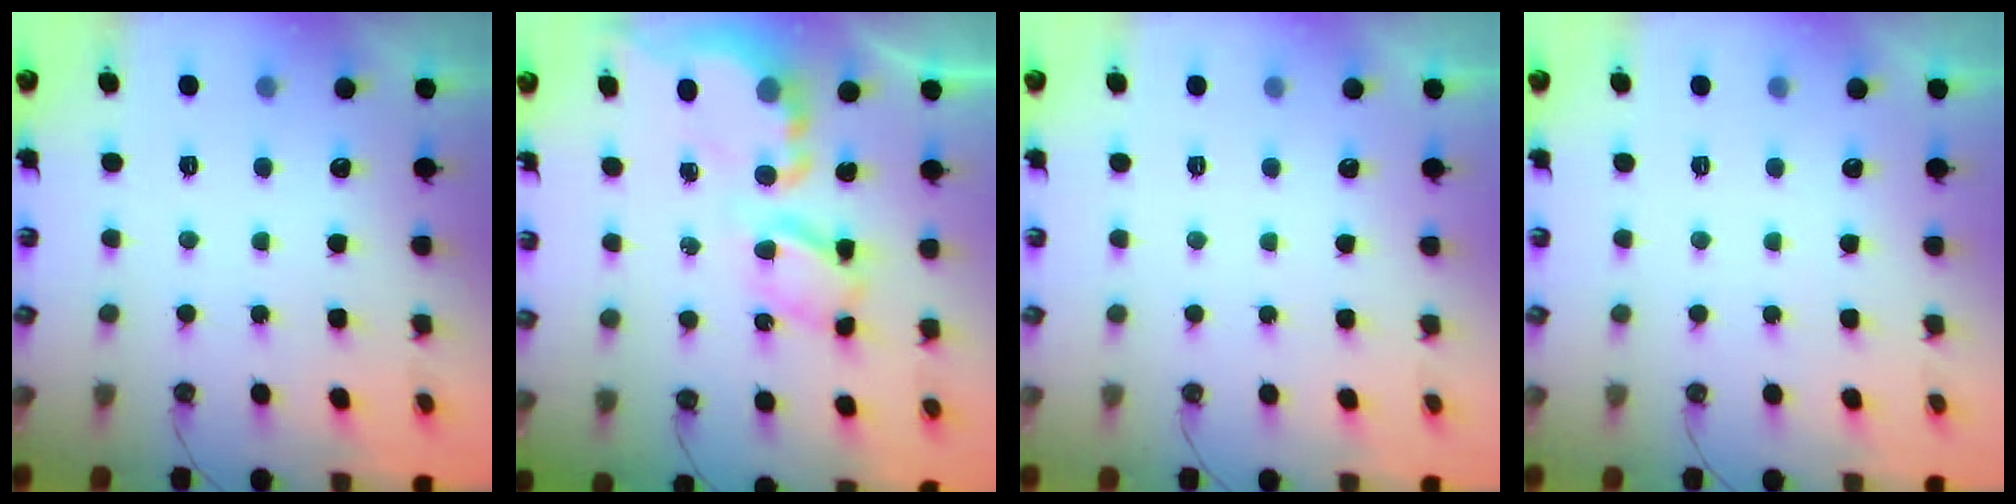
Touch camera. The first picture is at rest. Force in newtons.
{"total": 9.0, "press": 9.0, "slide": 0.6}
{"total": 0.0}
{"total": 0.0}